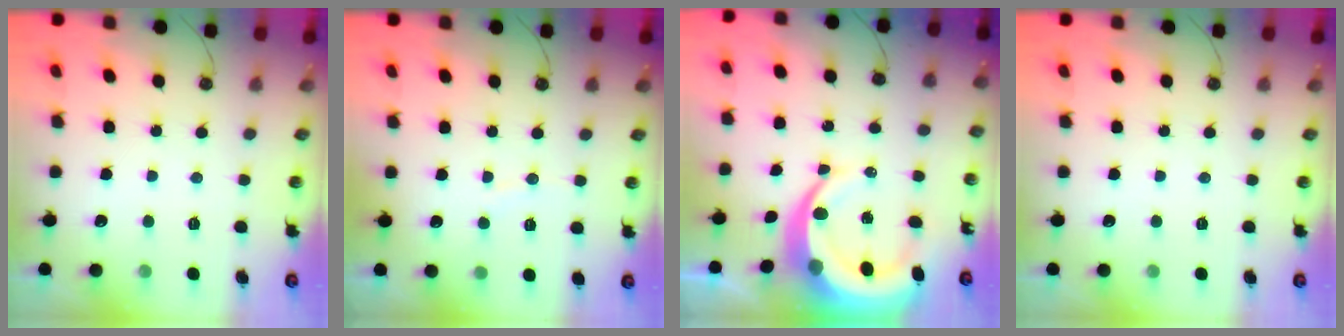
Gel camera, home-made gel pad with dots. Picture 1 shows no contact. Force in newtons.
{"total": 4.6, "press": 4.6, "slide": 0.6}
{"total": 12.7, "press": 12.6, "slide": 1.5}
{"total": 0.0}